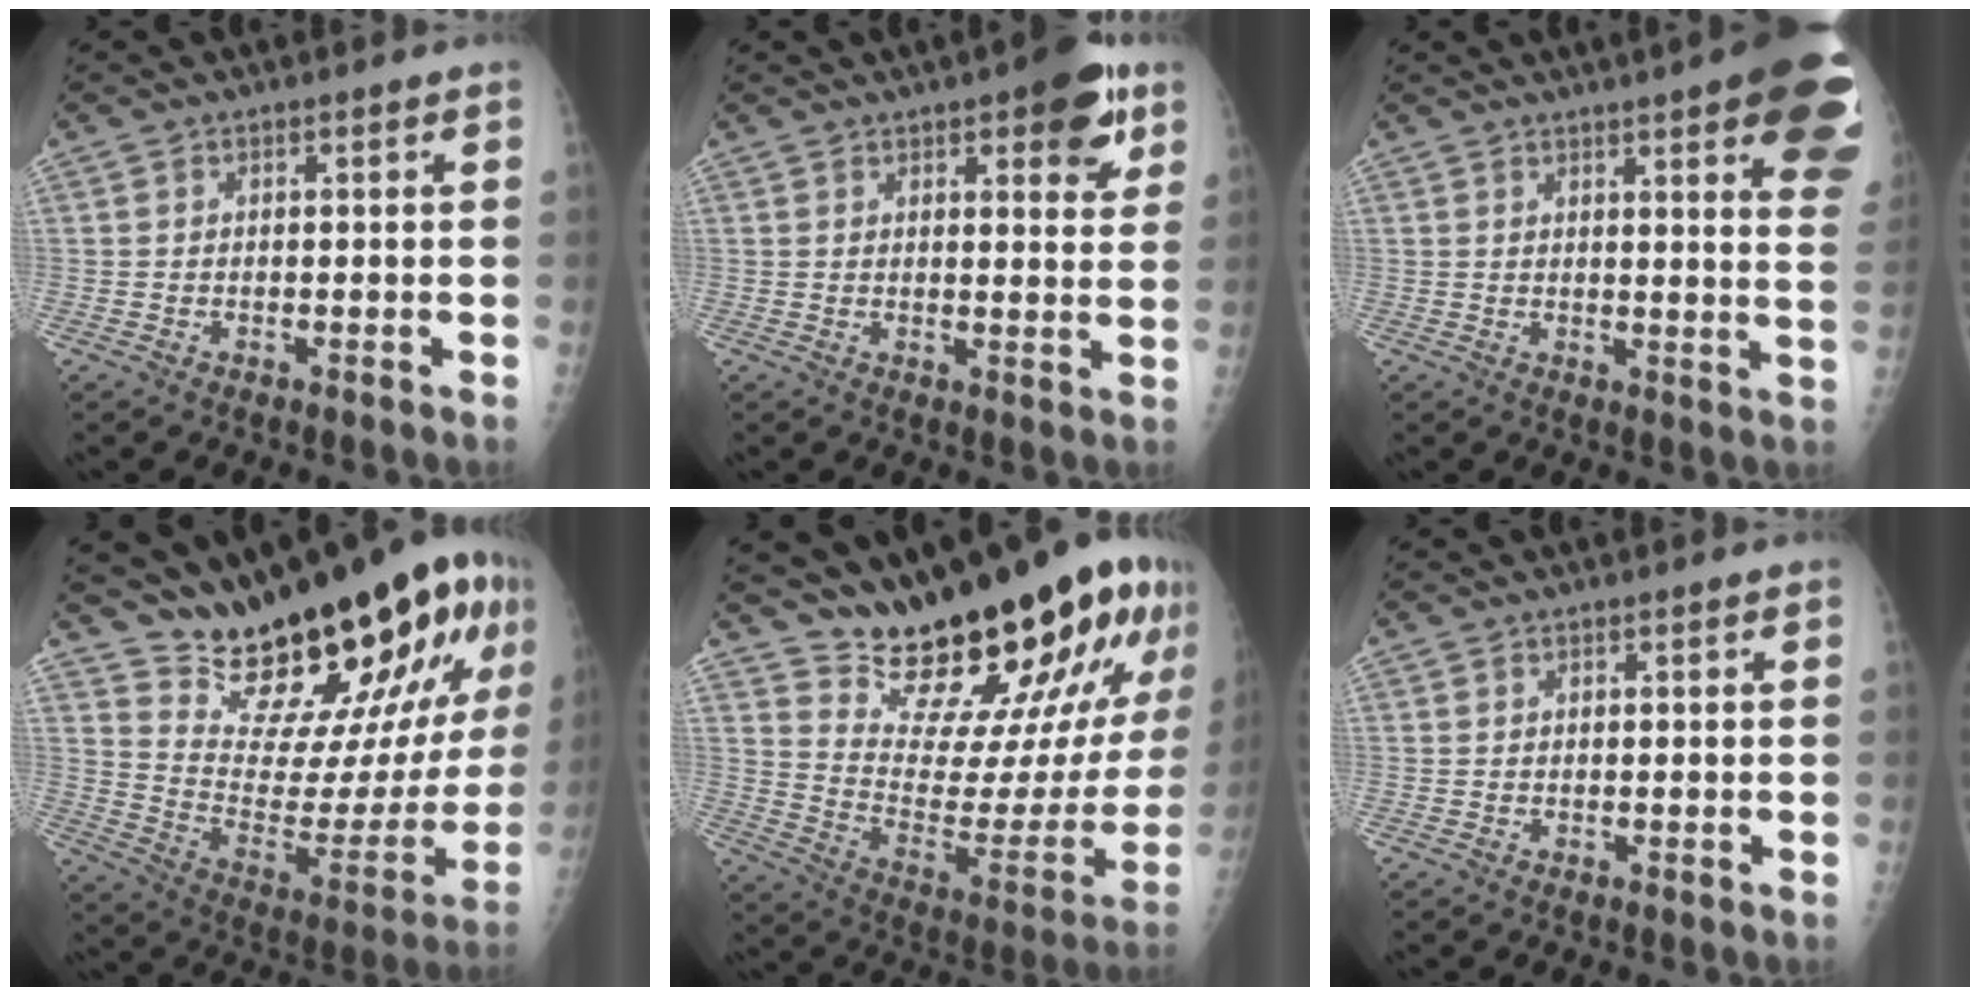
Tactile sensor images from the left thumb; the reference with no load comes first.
{"total": 9.1, "force": [4.9, 3.2, 6.9], "torque": [-0.062, -0.017, 0.058]}
{"total": 19.0, "force": [10.2, 3.8, 15.6], "torque": [-0.166, -0.027, 0.109]}
{"total": 28.5, "force": [20.9, 8.8, 17.3], "torque": [-0.232, -0.117, 0.315]}
{"total": 28.3, "force": [22.7, 7.9, 15.0], "torque": [-0.194, -0.151, 0.326]}
{"total": 0.0}